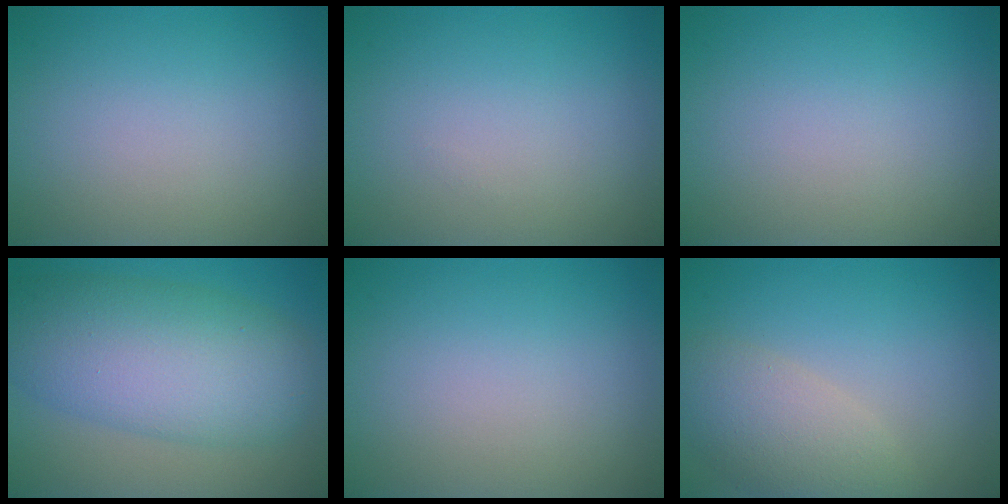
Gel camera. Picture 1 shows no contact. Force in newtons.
{"total": 0.0}
{"total": 0.0}
{"total": 9.6, "press": 9.6, "slide": 0.4}
{"total": 0.0}
{"total": 4.7, "press": 4.7, "slide": 0.5}